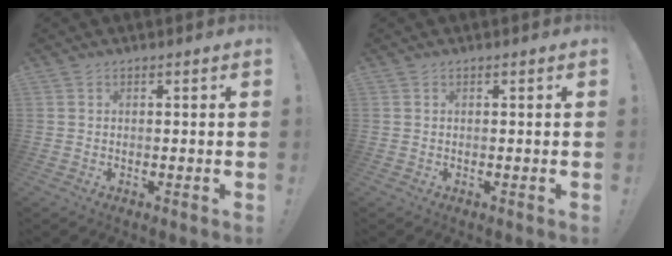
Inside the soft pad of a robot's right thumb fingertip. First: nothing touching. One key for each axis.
{"total": 0.0}